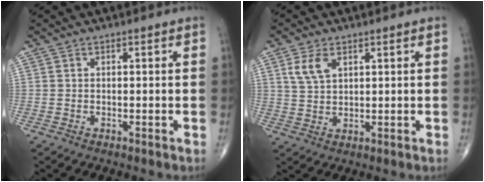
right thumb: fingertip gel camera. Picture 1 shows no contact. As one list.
[{"total": 4.8, "force": [2.2, 2.8, 3.3], "torque": [-0.061, -0.004, 0.049]}]